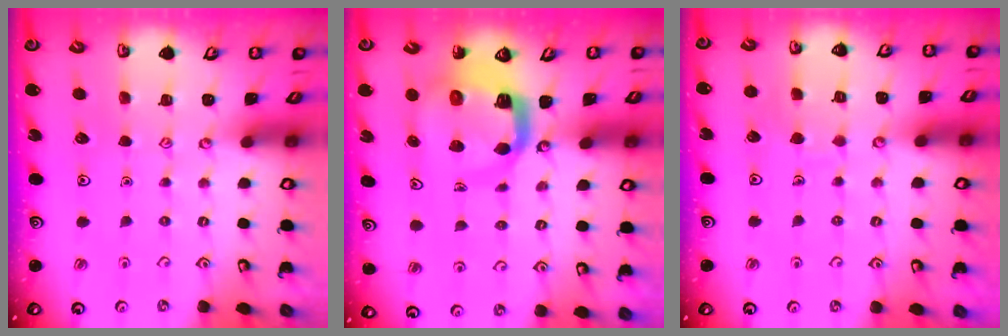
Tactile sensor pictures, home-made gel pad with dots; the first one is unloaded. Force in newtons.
{"total": 9.0, "press": 9.0, "slide": 1.2}
{"total": 5.0, "press": 5.0, "slide": 0.5}